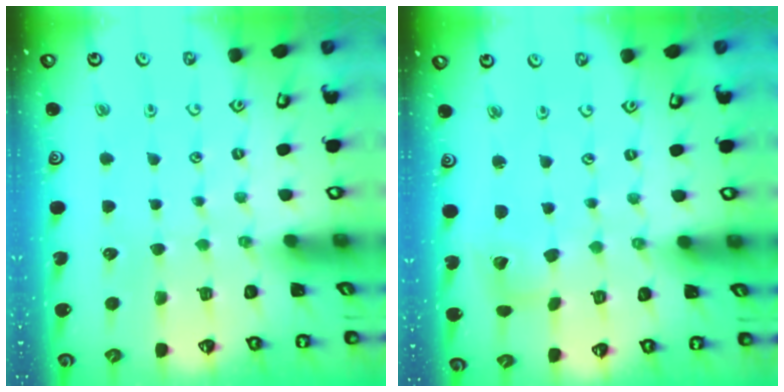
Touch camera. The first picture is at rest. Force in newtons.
{"total": 5.3, "press": 5.2, "slide": 0.6}